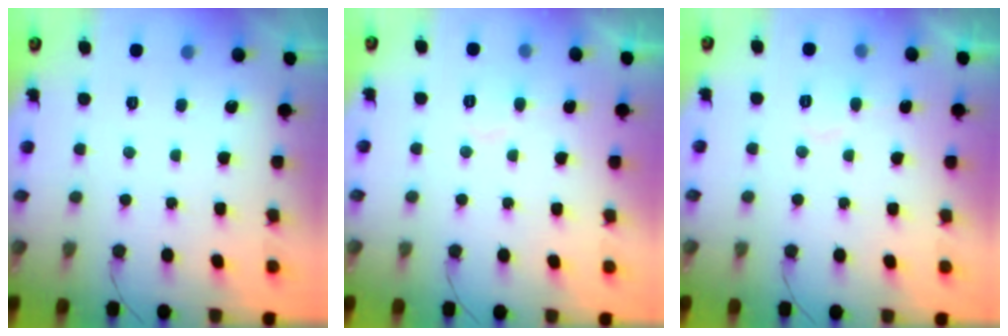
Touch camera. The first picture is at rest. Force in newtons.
{"total": 4.4, "press": 4.4, "slide": 0.4}
{"total": 4.4, "press": 4.4, "slide": 0.4}